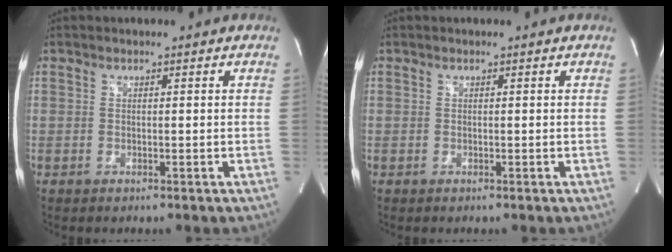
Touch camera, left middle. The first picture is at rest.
{"total": 0.0}